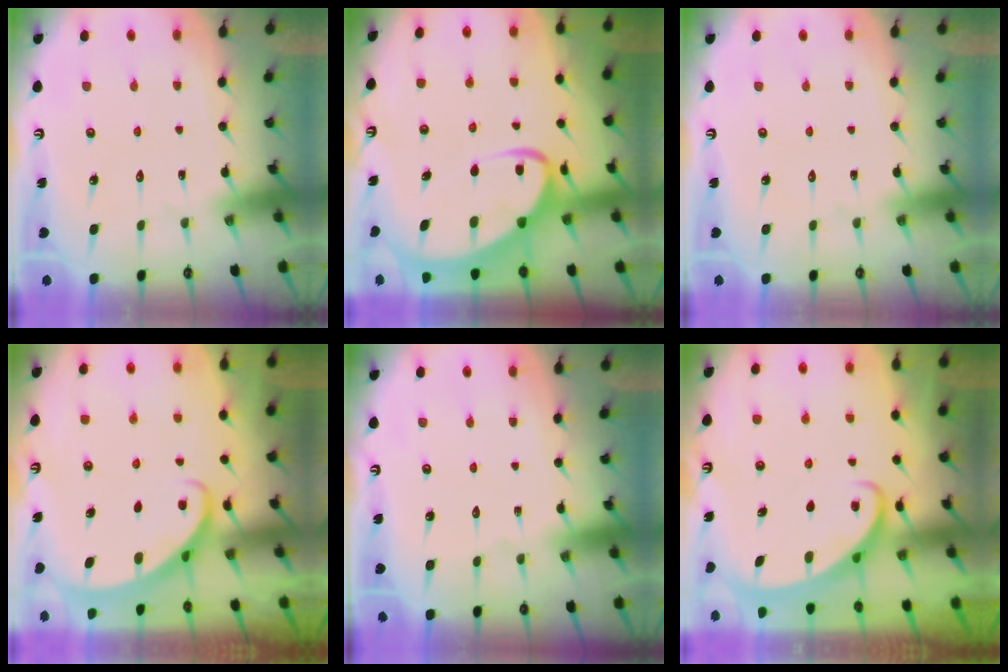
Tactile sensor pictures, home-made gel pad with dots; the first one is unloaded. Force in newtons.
{"total": 8.1, "press": 8.0, "slide": 0.9}
{"total": 0.0}
{"total": 2.3, "press": 2.3, "slide": 0.2}
{"total": 0.0}
{"total": 2.4, "press": 2.4, "slide": 0.3}